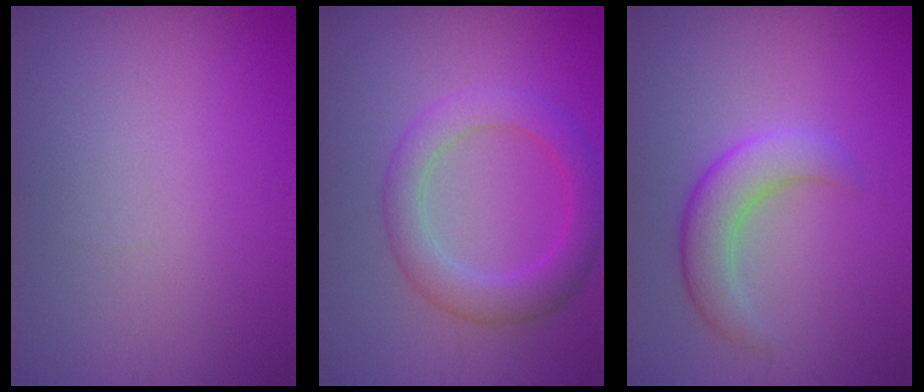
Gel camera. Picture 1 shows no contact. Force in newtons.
{"total": 4.2, "press": 4.2, "slide": 0.0}
{"total": 3.7, "press": 3.7, "slide": 0.2}